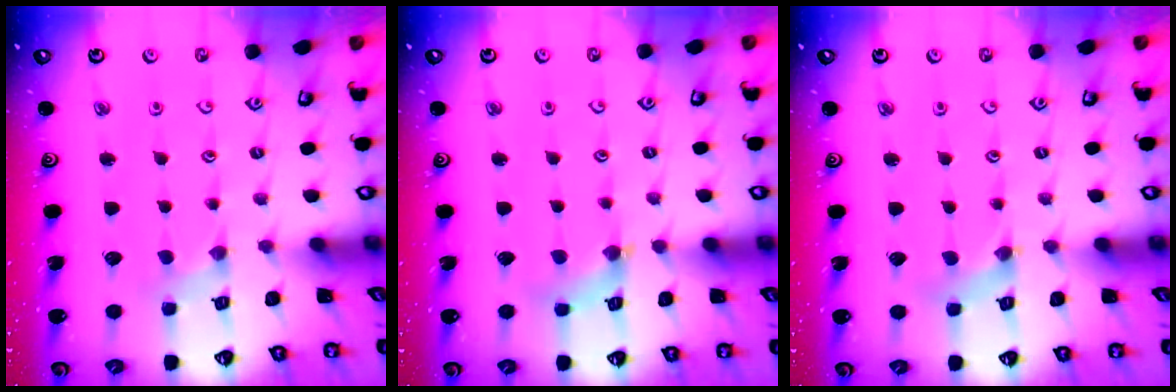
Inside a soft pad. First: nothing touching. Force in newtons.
{"total": 2.9, "press": 2.9, "slide": 0.4}
{"total": 1.6, "press": 1.6, "slide": 0.3}